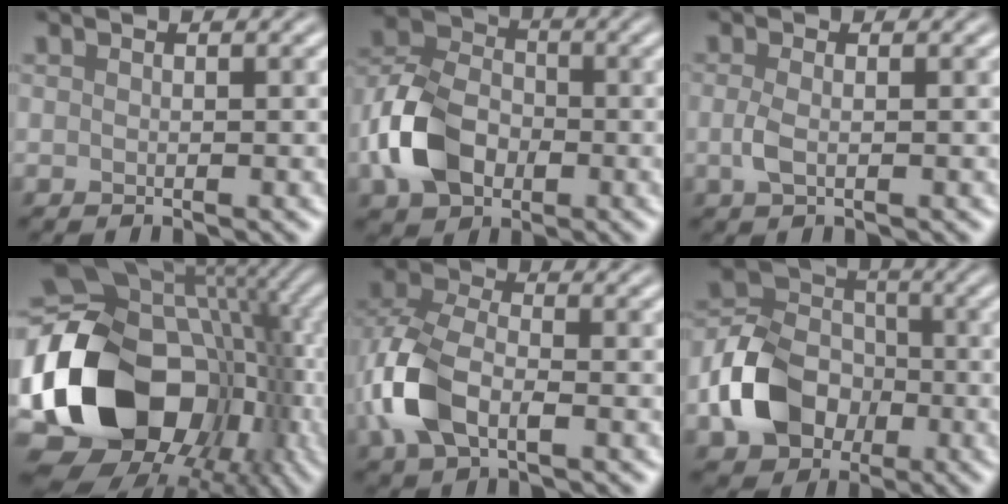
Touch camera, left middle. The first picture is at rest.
{"total": 7.2, "force": [-2.4, 5.2, 4.4], "torque": [-0.092, 0.011, -0.063]}
{"total": 1.5, "force": [-0.3, 0.6, 1.4], "torque": [-0.036, -0.003, -0.008]}
{"total": 16.5, "force": [-3.3, 12.5, 10.2], "torque": [-0.189, -0.009, -0.061]}
{"total": 6.3, "force": [-1.7, 3.8, 4.7], "torque": [-0.116, 0.005, -0.044]}
{"total": 8.0, "force": [-2.9, 6.1, 4.2], "torque": [-0.079, 0.005, -0.066]}